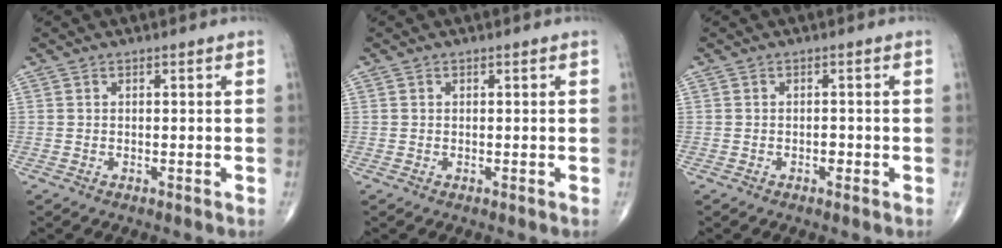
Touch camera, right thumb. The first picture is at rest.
{"total": 0.0}
{"total": 1.1, "force": [-0.5, 0.7, 0.7], "torque": [-0.003, 0.003, -0.010]}